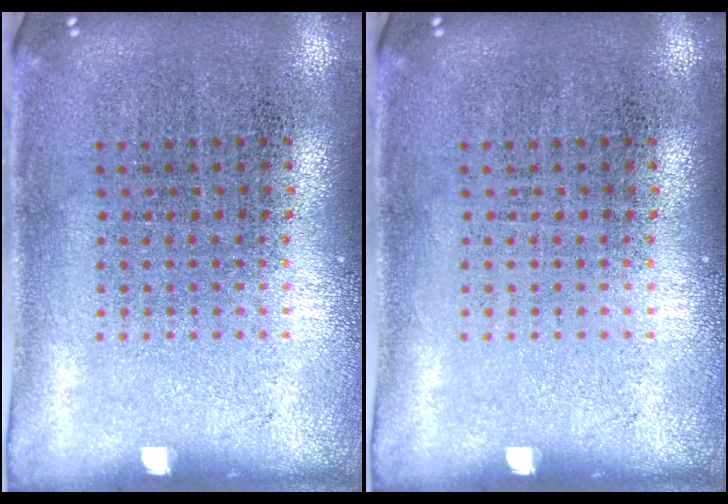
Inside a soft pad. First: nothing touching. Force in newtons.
{"total": 0.0}